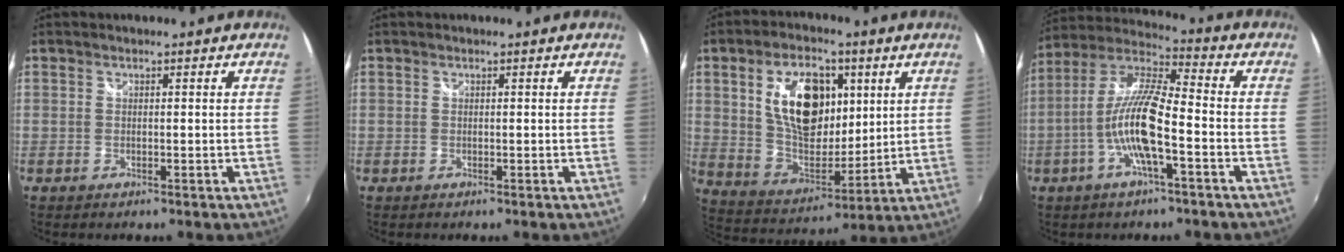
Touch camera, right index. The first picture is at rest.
{"total": 0.0}
{"total": 17.0, "force": [5.4, 9.6, 13.0], "torque": [-0.234, 0.007, 0.108]}
{"total": 12.6, "force": [-4.0, 2.1, 11.8], "torque": [-0.229, 0.002, -0.076]}